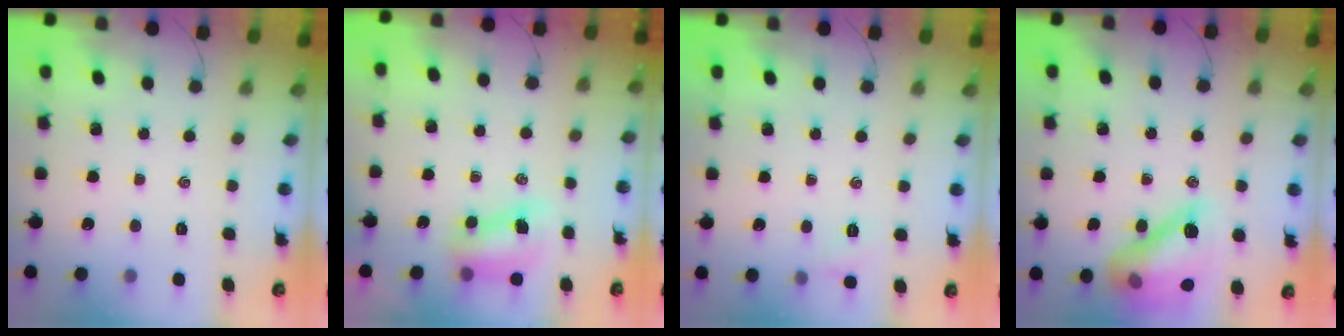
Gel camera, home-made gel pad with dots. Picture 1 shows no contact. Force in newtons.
{"total": 7.8, "press": 7.8, "slide": 1.0}
{"total": 5.0, "press": 4.8, "slide": 1.4}
{"total": 16.2, "press": 16.1, "slide": 2.0}